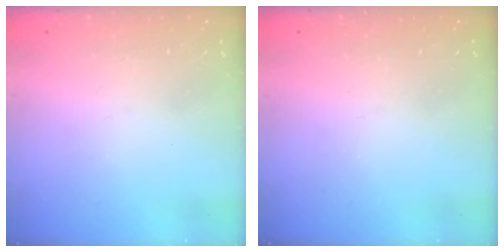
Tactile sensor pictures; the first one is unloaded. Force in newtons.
{"total": 0.0}